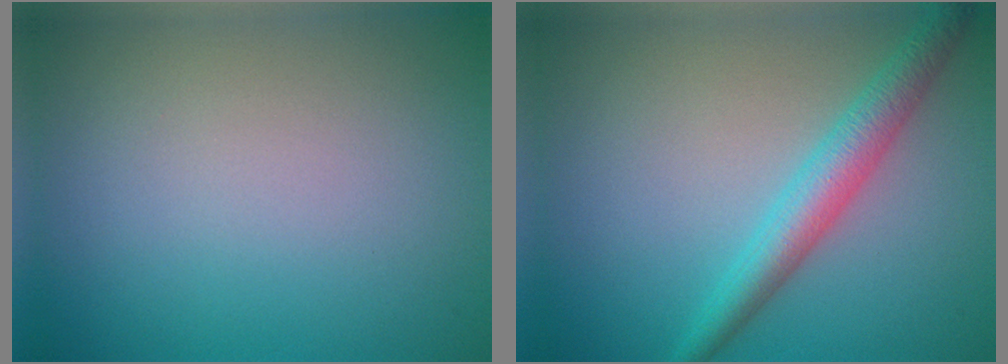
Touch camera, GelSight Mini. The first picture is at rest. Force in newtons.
{"total": 3.6, "press": 3.6, "slide": 0.1}